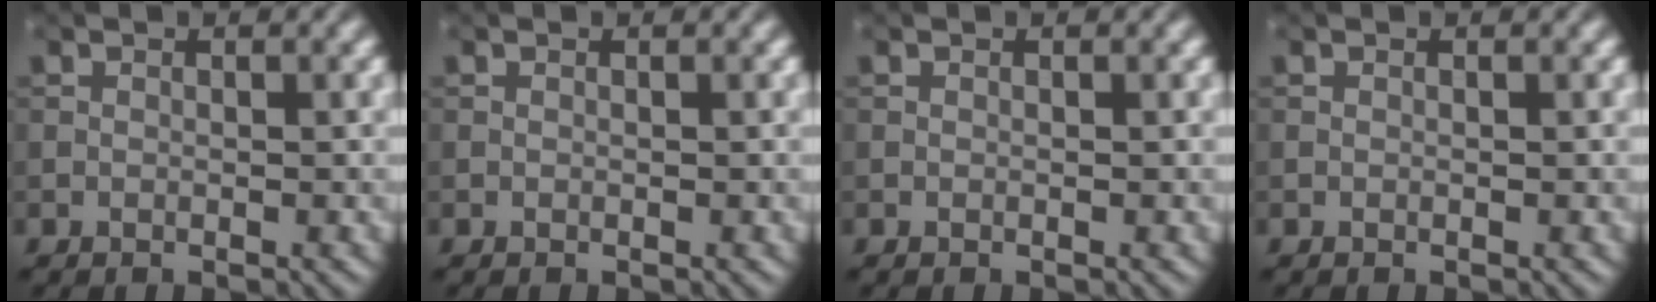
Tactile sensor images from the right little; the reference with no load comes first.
{"total": 0.0}
{"total": 0.0}
{"total": 0.0}